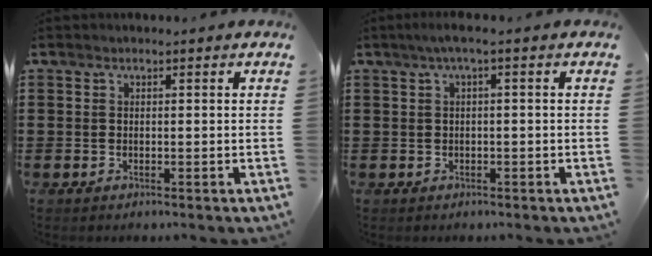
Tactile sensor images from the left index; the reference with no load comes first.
{"total": 2.0, "force": [-0.3, 0.0, 2.0], "torque": [-0.034, 0.000, -0.007]}